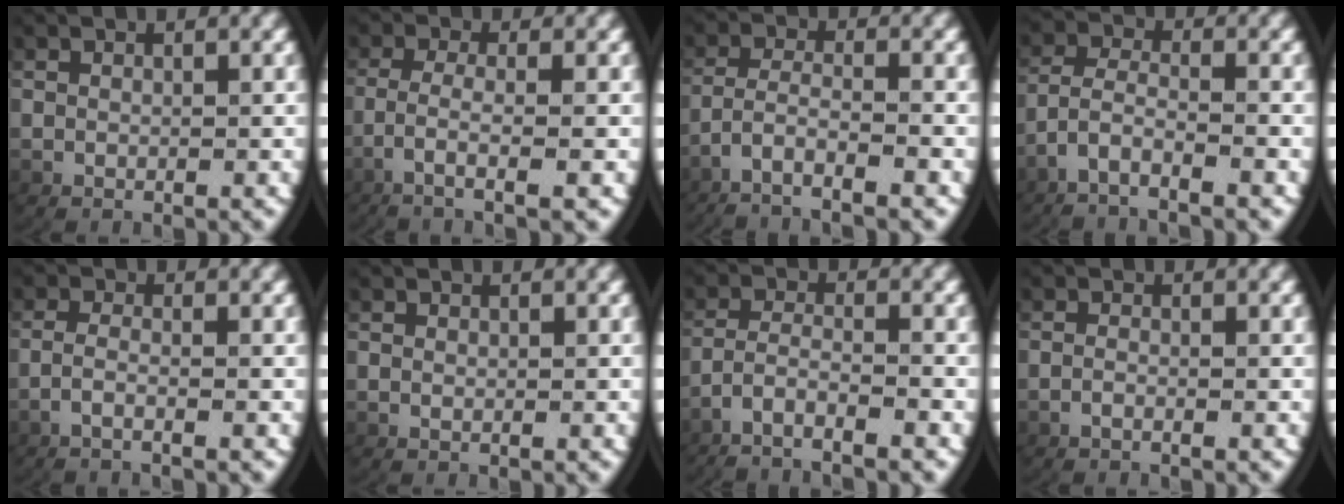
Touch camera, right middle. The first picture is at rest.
{"total": 3.9, "force": [-1.5, 0.4, 3.5], "torque": [-0.080, -0.012, -0.020]}
{"total": 4.7, "force": [-3.7, 1.2, 2.6], "torque": [-0.072, -0.025, -0.051]}
{"total": 4.0, "force": [-2.9, 1.8, 2.1], "torque": [-0.067, -0.023, -0.042]}
{"total": 1.9, "force": [-1.2, 0.0, 1.5], "torque": [-0.047, -0.011, -0.017]}
{"total": 0.0}
{"total": 4.5, "force": [-3.7, 1.1, 2.2], "torque": [-0.060, -0.020, -0.055]}
{"total": 1.1, "force": [-0.9, 0.0, 0.7], "torque": [-0.023, -0.002, -0.017]}